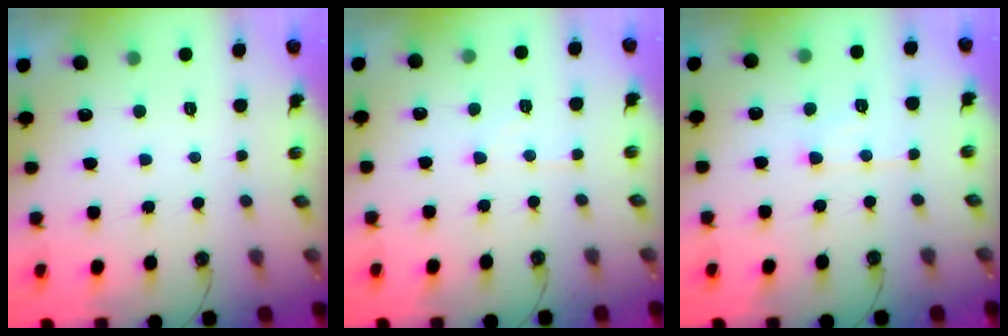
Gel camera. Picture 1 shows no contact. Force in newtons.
{"total": 4.7, "press": 4.6, "slide": 0.6}
{"total": 7.2, "press": 7.1, "slide": 0.6}